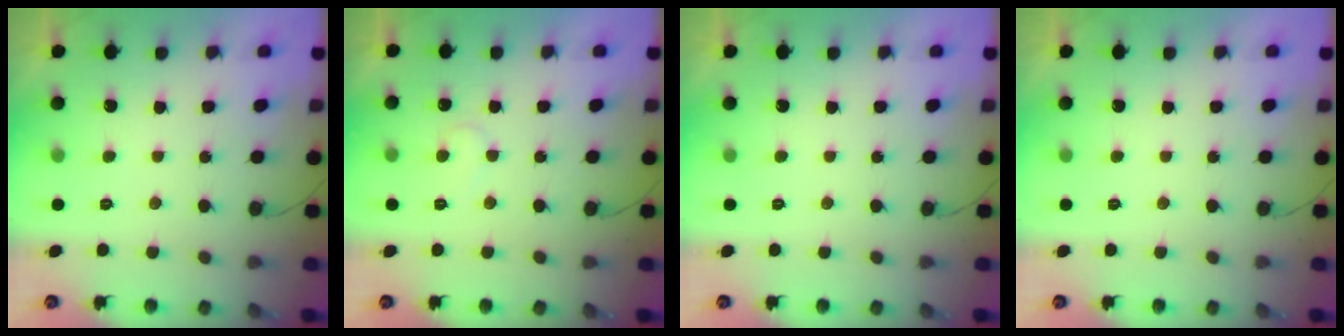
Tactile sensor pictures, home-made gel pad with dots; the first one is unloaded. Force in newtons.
{"total": 6.8, "press": 6.8, "slide": 0.5}
{"total": 0.0}
{"total": 0.0}